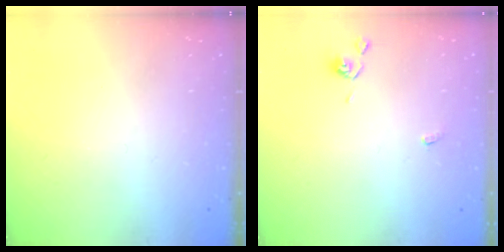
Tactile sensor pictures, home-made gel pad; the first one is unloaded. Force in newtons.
{"total": 1.8, "press": 1.8, "slide": 0.3}